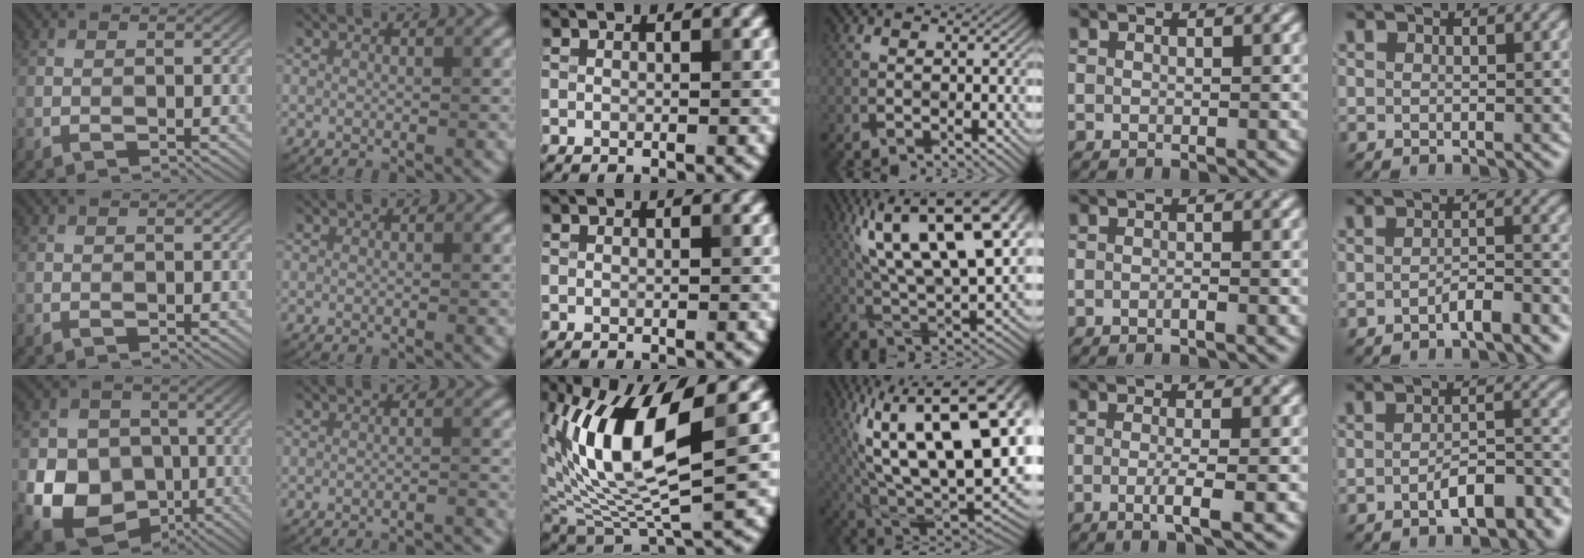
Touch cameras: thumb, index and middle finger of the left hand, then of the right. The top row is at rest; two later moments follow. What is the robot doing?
{"motion": "wrap", "object": "bandage"}